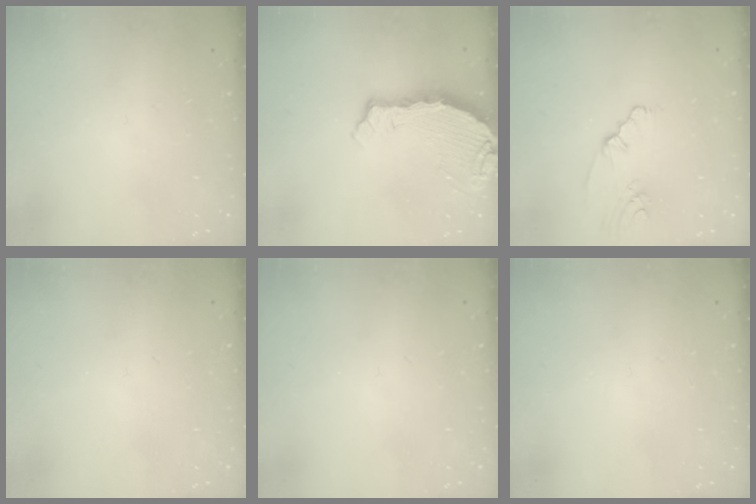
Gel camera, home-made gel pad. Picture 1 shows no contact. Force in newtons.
{"total": 7.0, "press": 6.6, "slide": 2.3}
{"total": 2.5, "press": 2.2, "slide": 1.2}
{"total": 0.0}
{"total": 0.0}
{"total": 0.0}